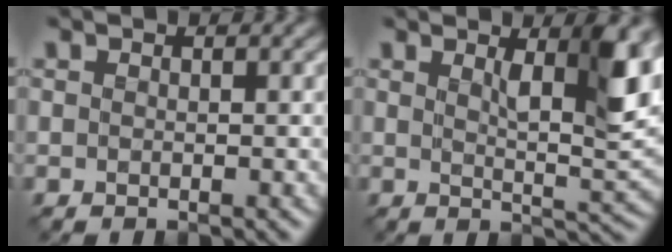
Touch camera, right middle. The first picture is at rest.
{"total": 6.5, "force": [2.2, 1.7, 5.9], "torque": [-0.082, -0.008, 0.039]}